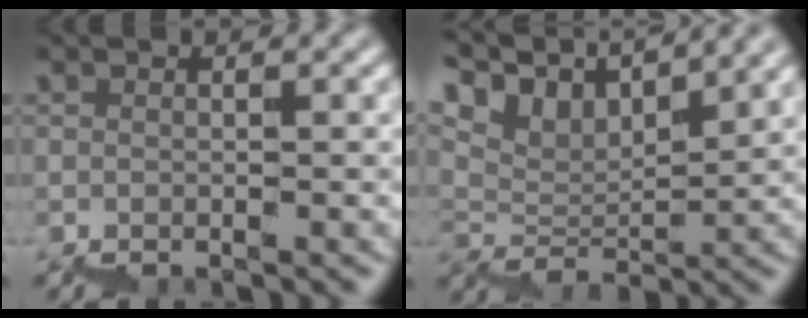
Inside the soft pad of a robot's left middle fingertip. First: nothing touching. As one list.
[{"total": 9.7, "force": [9.3, 1.4, 2.3], "torque": [-0.068, 0.027, 0.162]}]